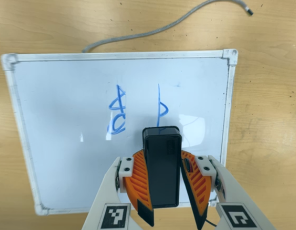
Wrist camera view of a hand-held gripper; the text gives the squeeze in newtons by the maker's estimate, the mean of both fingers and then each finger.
{"total": 8.9, "left": 9.1, "right": 8.7}